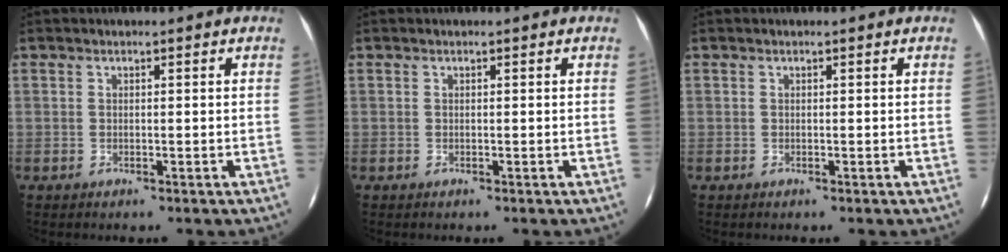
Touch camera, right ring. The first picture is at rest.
{"total": 0.0}
{"total": 0.0}